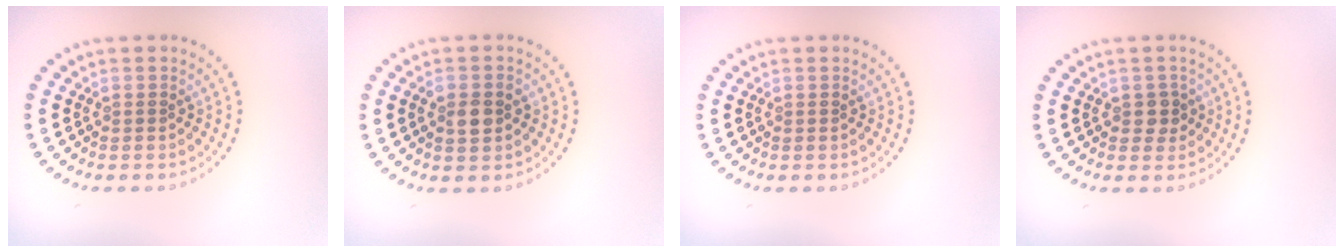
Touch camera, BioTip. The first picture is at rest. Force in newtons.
{"total": 2.3, "press": 2.2, "slide": 0.3}
{"total": 0.0}
{"total": 1.4, "press": 1.3, "slide": 0.4}